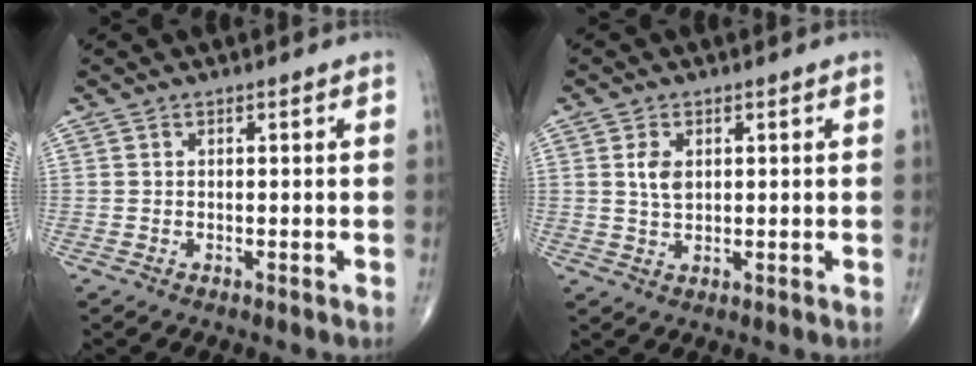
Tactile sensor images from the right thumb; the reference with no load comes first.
{"total": 3.6, "force": [0.9, 2.2, 2.7], "torque": [-0.046, -0.004, 0.020]}